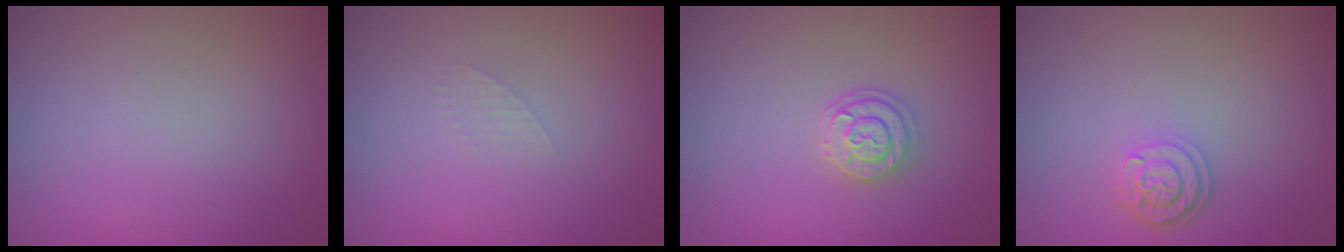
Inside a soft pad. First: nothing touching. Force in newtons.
{"total": 0.7, "press": 0.7, "slide": 0.1}
{"total": 2.2, "press": 2.0, "slide": 0.8}
{"total": 2.4, "press": 2.1, "slide": 1.2}